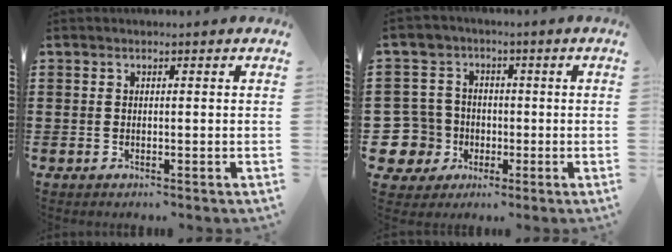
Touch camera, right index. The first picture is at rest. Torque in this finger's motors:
{"motor_torque": [1.03, 1.11, 0.10, -0.01]}